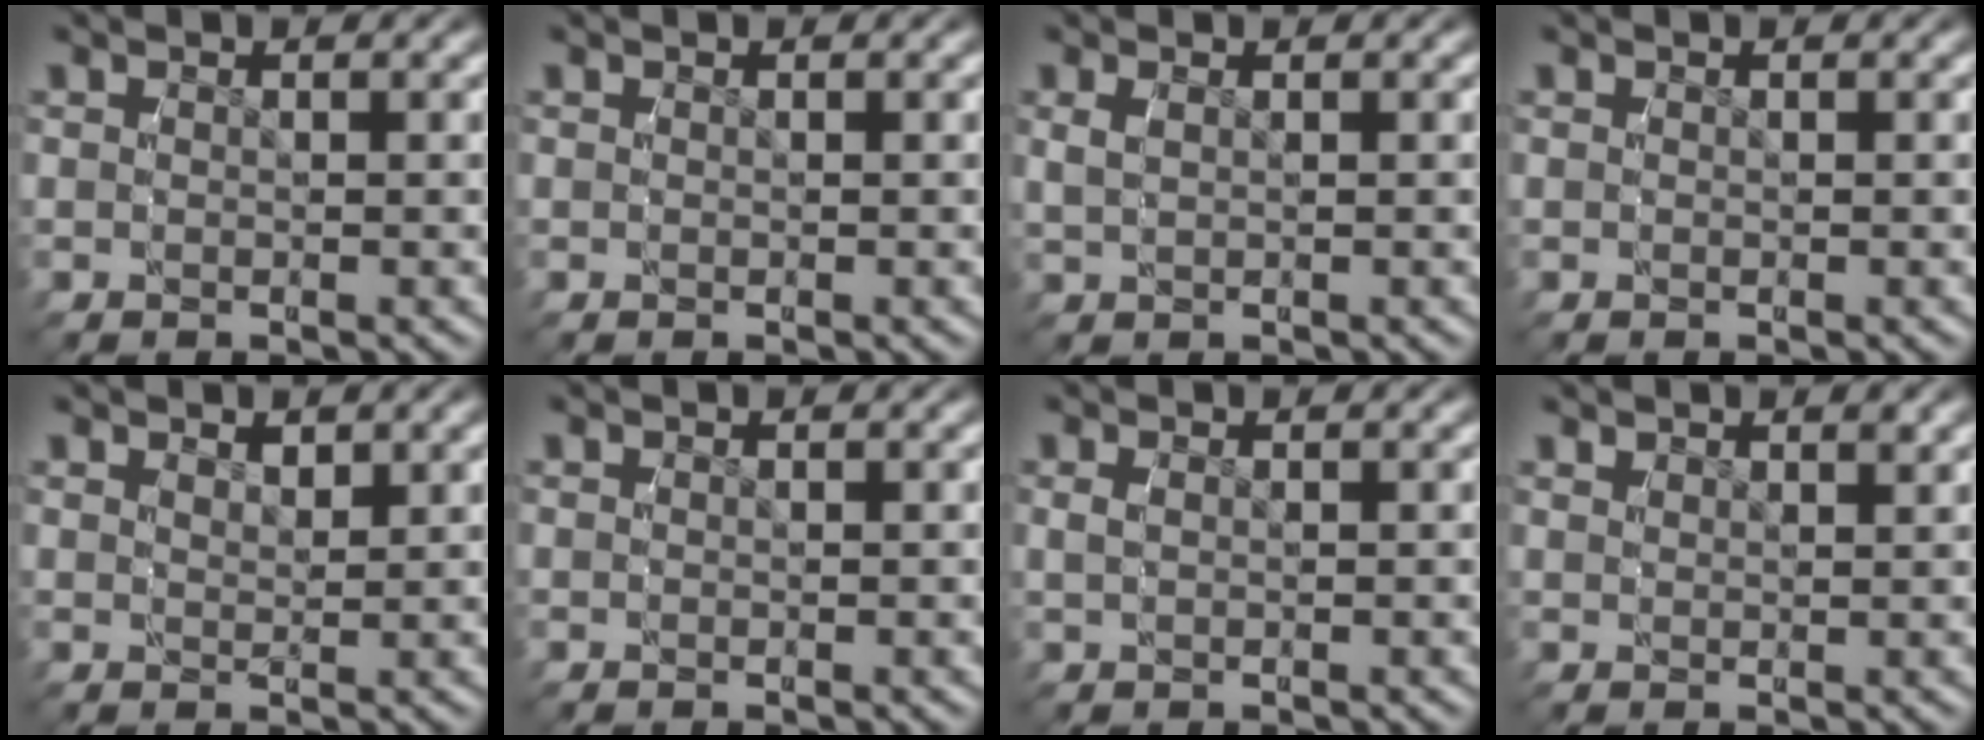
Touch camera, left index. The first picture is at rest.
{"total": 0.0}
{"total": 0.9, "force": [0.4, 0.5, 0.6], "torque": [-0.016, 0.001, 0.012]}
{"total": 0.0}
{"total": 0.8, "force": [0.8, -0.1, 0.0], "torque": [0.008, -0.004, 0.018]}
{"total": 0.0}
{"total": 0.5, "force": [0.1, 0.3, 0.4], "torque": [-0.010, -0.002, 0.007]}
{"total": 1.1, "force": [1.1, -0.2, 0.0], "torque": [0.008, -0.001, 0.023]}